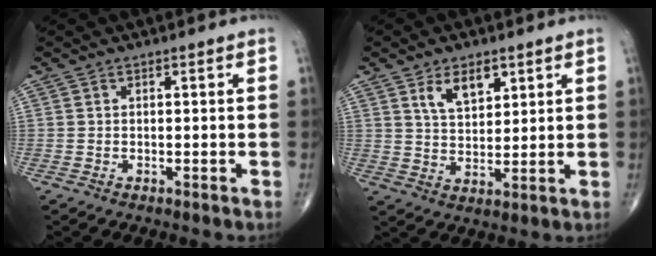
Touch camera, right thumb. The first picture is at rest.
{"total": 7.1, "force": [3.7, 3.8, 4.6], "torque": [-0.060, -0.025, 0.070]}